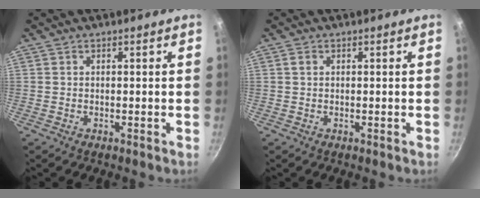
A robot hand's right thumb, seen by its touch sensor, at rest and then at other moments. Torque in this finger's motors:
{"motor_torque": [0.04, 0.42, 0.29, -0.13, 0.00]}